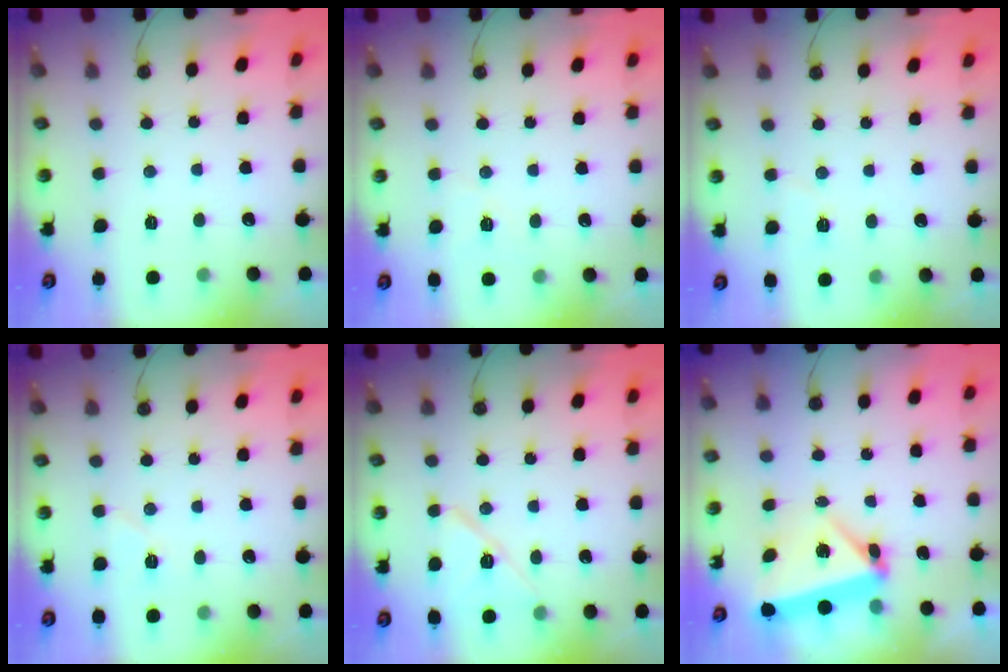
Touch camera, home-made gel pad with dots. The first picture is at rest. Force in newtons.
{"total": 5.7, "press": 5.7, "slide": 0.4}
{"total": 4.1, "press": 3.6, "slide": 2.0}
{"total": 5.3, "press": 5.1, "slide": 1.5}
{"total": 11.0, "press": 10.9, "slide": 1.6}
{"total": 5.6, "press": 5.5, "slide": 0.8}